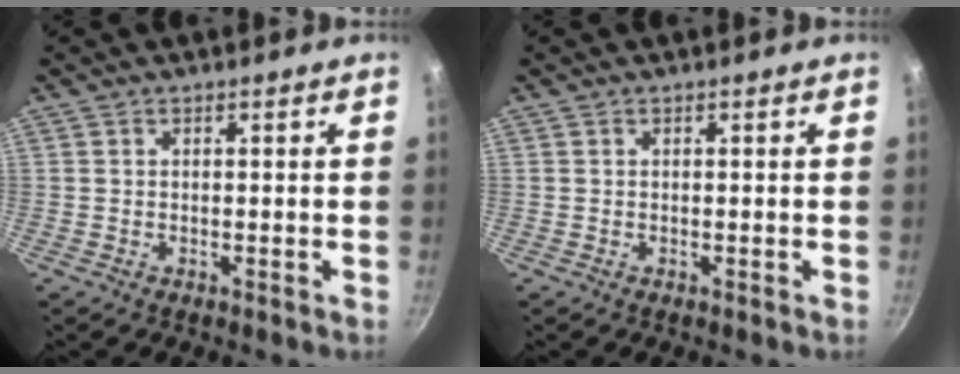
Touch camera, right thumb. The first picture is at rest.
{"total": 0.0}